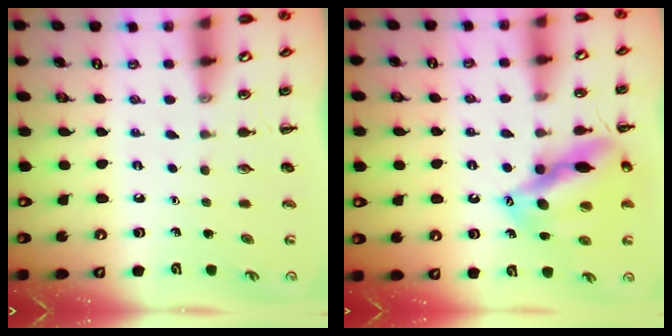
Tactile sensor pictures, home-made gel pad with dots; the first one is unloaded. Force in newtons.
{"total": 16.9, "press": 16.7, "slide": 3.1}